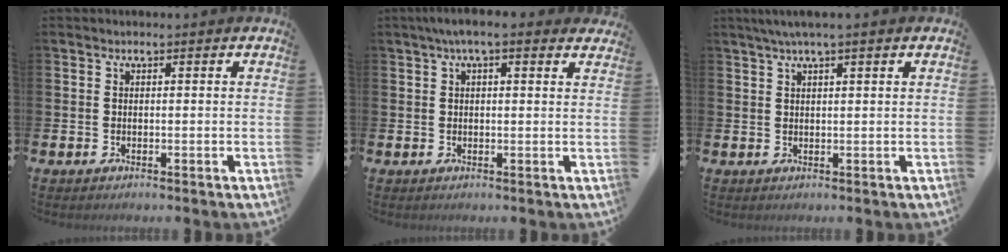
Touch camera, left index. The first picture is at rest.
{"total": 3.5, "force": [2.5, 0.7, 2.3], "torque": [-0.039, 0.000, 0.042]}
{"total": 2.7, "force": [1.9, 0.0, 2.0], "torque": [-0.047, 0.006, 0.035]}